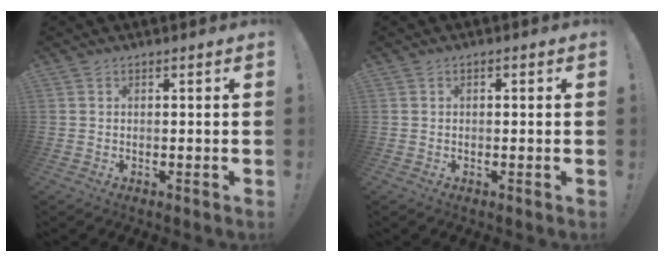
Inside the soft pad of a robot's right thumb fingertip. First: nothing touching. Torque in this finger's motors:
{"motor_torque": [0.30, 0.23, 0.11, -0.11, 0.12]}